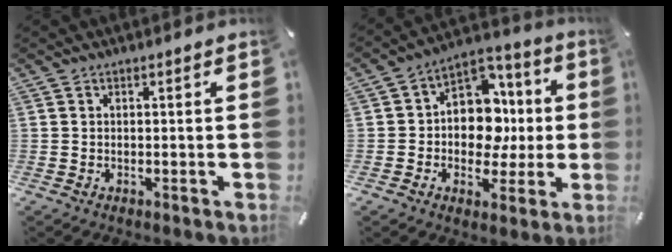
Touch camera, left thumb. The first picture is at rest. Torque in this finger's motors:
{"motor_torque": [1.79, 1.76, 0.71, -0.14, 0.08]}